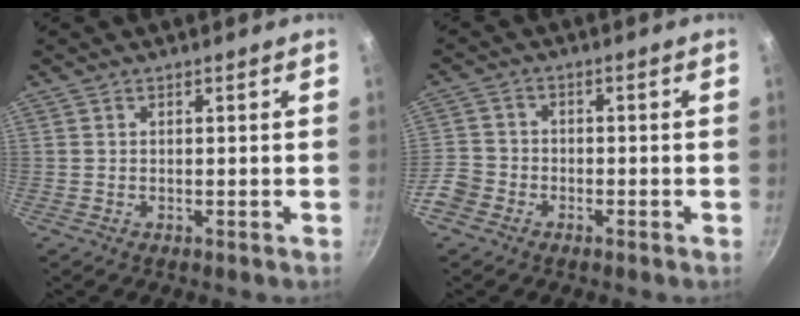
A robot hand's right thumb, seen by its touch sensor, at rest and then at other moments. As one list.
[{"total": 5.9, "force": [-3.2, 4.5, 2.0], "torque": [-0.036, 0.037, -0.068]}]